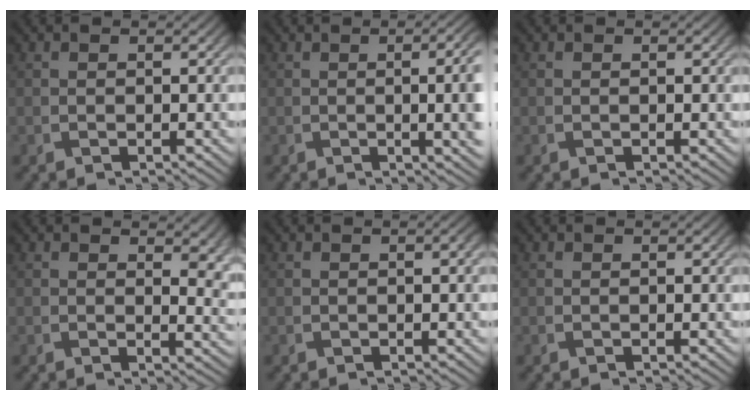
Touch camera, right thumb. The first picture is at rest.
{"total": 10.2, "force": [-0.1, 4.0, 9.4], "torque": [-0.082, 0.014, -0.009]}
{"total": 0.0}
{"total": 5.4, "force": [2.4, 2.6, 4.1], "torque": [-0.047, -0.009, 0.037]}
{"total": 0.9, "force": [0.1, 0.2, 0.9], "torque": [-0.014, 0.002, 0.002]}
{"total": 0.0}